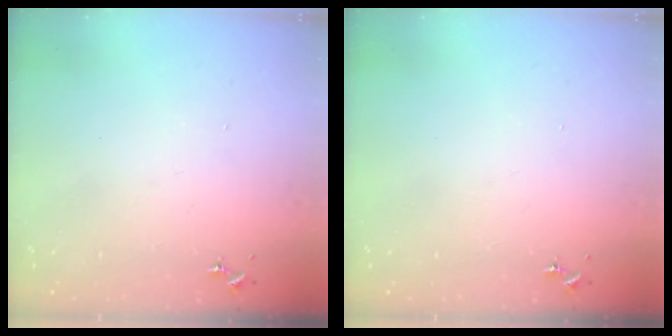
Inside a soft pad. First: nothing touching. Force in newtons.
{"total": 0.0}